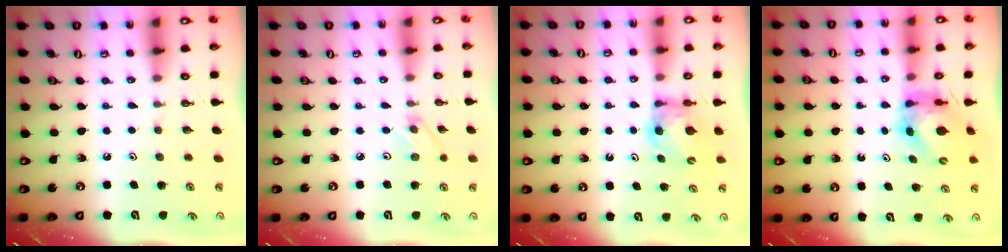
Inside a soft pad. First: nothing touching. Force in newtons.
{"total": 1.9, "press": 1.9, "slide": 0.3}
{"total": 6.8, "press": 6.8, "slide": 0.5}
{"total": 5.5, "press": 5.5, "slide": 0.6}